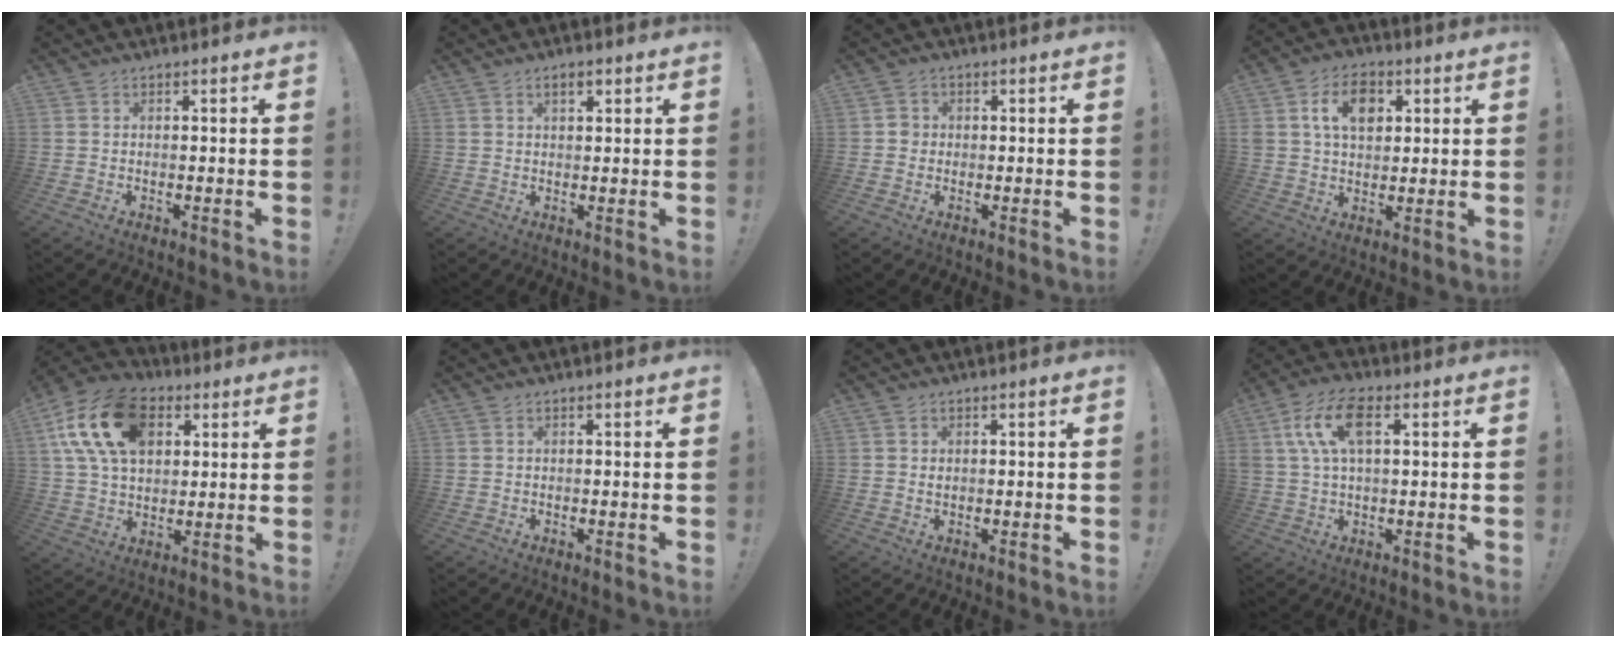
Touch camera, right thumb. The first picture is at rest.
{"total": 2.6, "force": [1.5, 1.2, 1.9], "torque": [-0.025, -0.003, 0.023]}
{"total": 2.5, "force": [-0.4, 2.4, 0.8], "torque": [-0.009, 0.007, -0.009]}
{"total": 11.0, "force": [3.6, 7.6, 7.0], "torque": [-0.108, 0.007, 0.066]}
{"total": 20.2, "force": [7.5, 13.5, 13.1], "torque": [-0.223, -0.015, 0.138]}
{"total": 0.0}
{"total": 0.7, "force": [0.4, 0.6, -0.2], "torque": [-0.005, 0.005, 0.009]}
{"total": 11.4, "force": [3.6, 5.6, 9.2], "torque": [-0.183, 0.008, 0.068]}